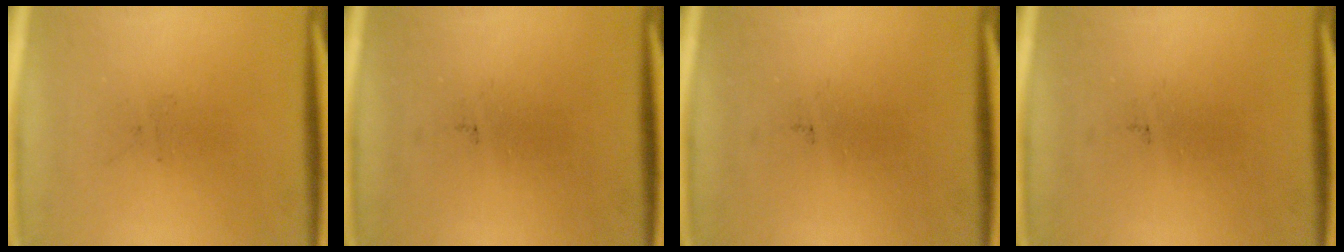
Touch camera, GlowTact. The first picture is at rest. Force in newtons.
{"total": 0.0}
{"total": 0.0}
{"total": 0.0}